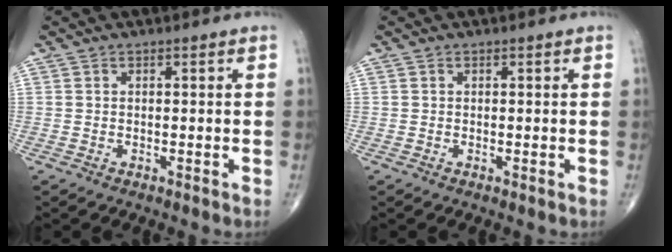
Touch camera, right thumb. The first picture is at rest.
{"total": 0.0}